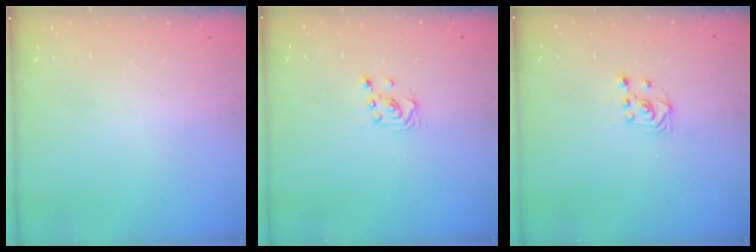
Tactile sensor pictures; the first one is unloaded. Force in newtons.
{"total": 2.6, "press": 2.6, "slide": 0.3}
{"total": 2.5, "press": 2.2, "slide": 1.2}